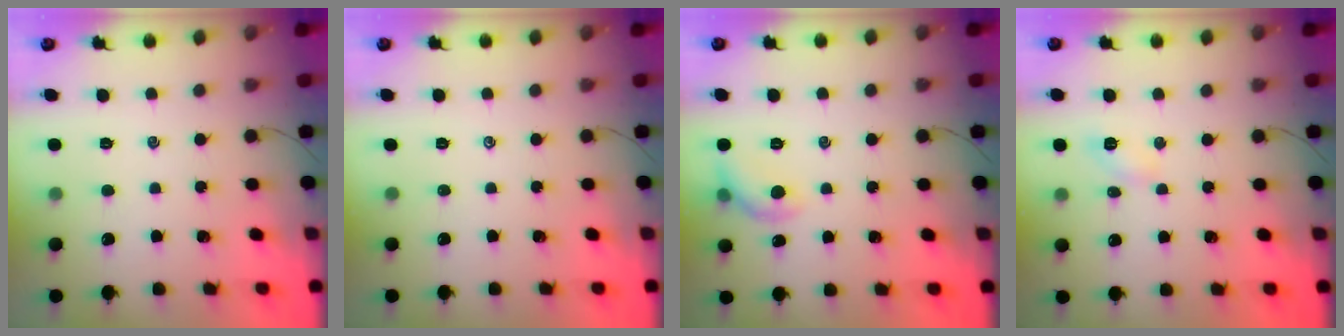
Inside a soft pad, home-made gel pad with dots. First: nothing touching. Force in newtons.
{"total": 0.0}
{"total": 7.6, "press": 7.5, "slide": 0.7}
{"total": 4.3, "press": 4.1, "slide": 1.3}